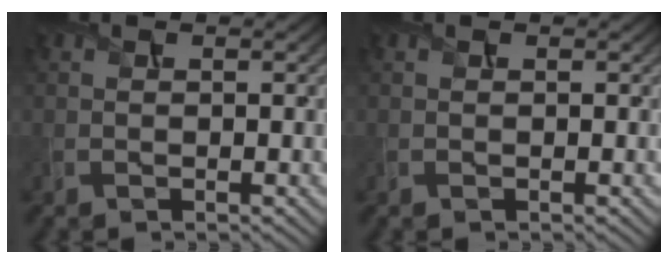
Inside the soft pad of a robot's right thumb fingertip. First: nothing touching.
{"total": 0.0}